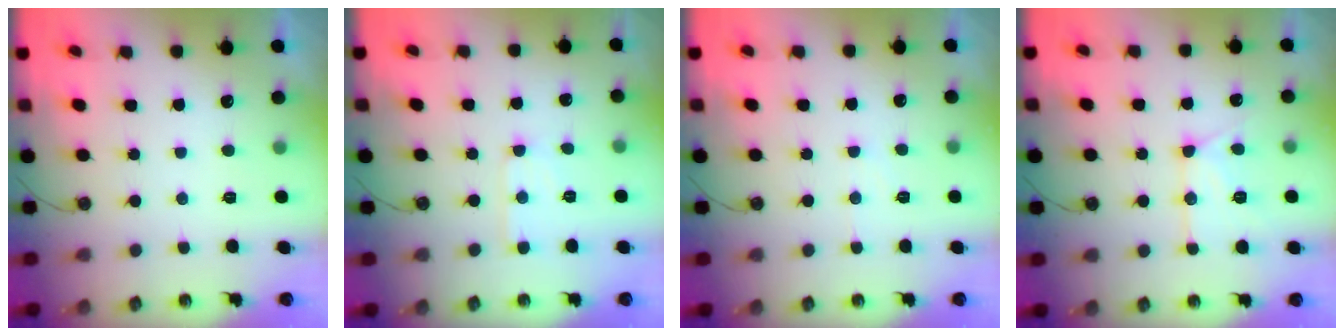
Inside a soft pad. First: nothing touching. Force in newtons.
{"total": 4.6, "press": 4.6, "slide": 0.4}
{"total": 5.1, "press": 5.0, "slide": 0.6}
{"total": 12.3, "press": 12.3, "slide": 0.9}